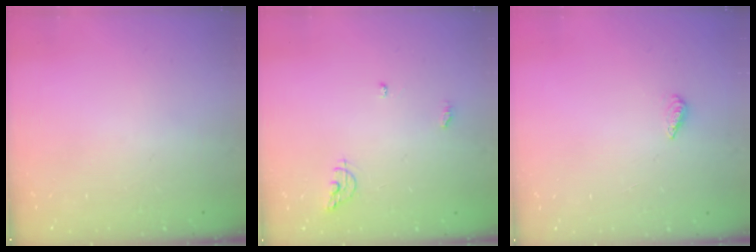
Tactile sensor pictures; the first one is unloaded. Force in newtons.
{"total": 6.5, "press": 6.5, "slide": 0.5}
{"total": 2.1, "press": 1.9, "slide": 0.8}